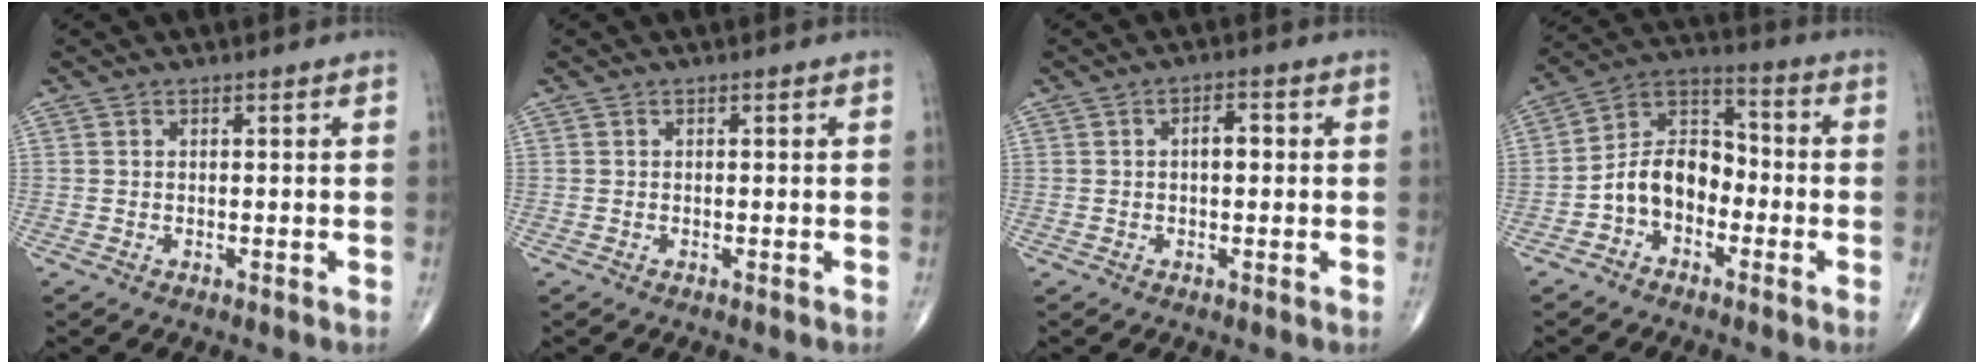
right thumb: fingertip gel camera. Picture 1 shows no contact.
{"total": 0.0}
{"total": 3.0, "force": [0.2, 1.6, 2.6], "torque": [-0.033, 0.010, 0.000]}
{"total": 10.8, "force": [-3.3, 7.6, 7.0], "torque": [-0.099, 0.048, -0.073]}